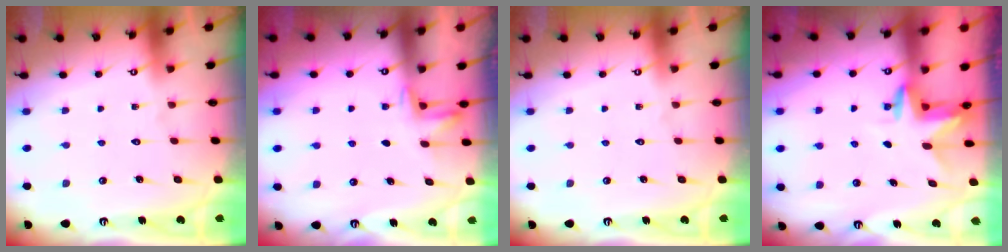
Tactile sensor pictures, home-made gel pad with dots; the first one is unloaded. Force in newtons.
{"total": 2.6, "press": 2.5, "slide": 0.7}
{"total": 0.0}
{"total": 3.2, "press": 3.2, "slide": 0.3}